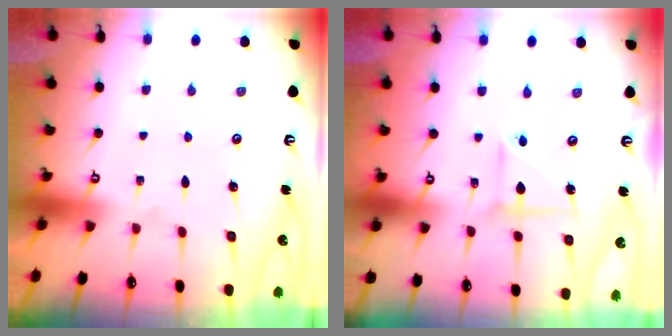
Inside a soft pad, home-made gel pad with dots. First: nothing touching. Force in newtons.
{"total": 4.4, "press": 4.2, "slide": 1.4}